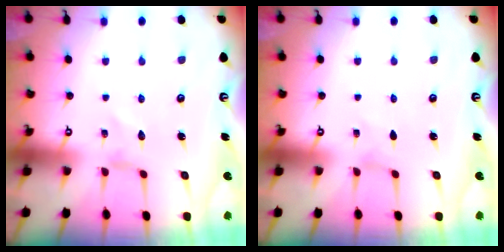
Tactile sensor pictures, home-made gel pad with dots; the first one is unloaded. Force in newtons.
{"total": 0.0}